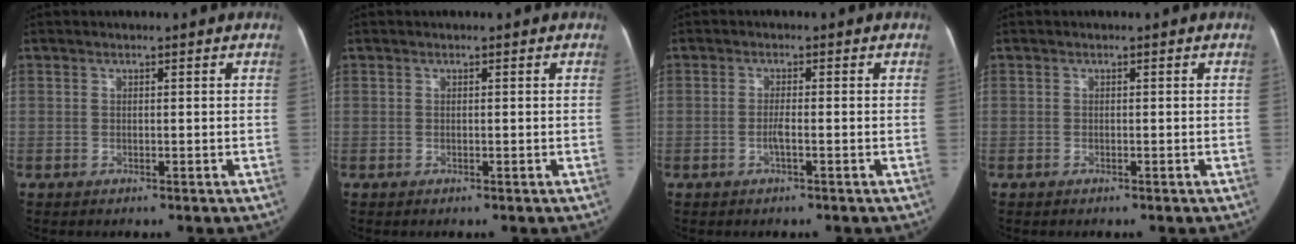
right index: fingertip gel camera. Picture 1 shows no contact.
{"total": 0.0}
{"total": 1.9, "force": [-0.7, 0.3, 1.7], "torque": [-0.034, 0.002, -0.015]}
{"total": 0.6, "force": [-0.3, 0.5, 0.0], "torque": [0.000, 0.005, -0.007]}